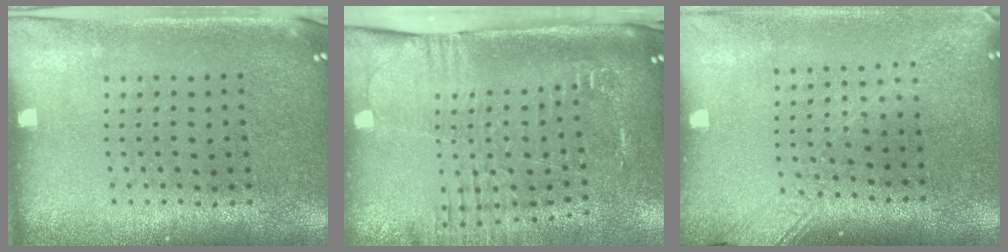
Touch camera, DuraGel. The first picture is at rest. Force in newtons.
{"total": 2.5, "press": 2.1, "slide": 1.3}
{"total": 1.8, "press": 1.4, "slide": 1.1}